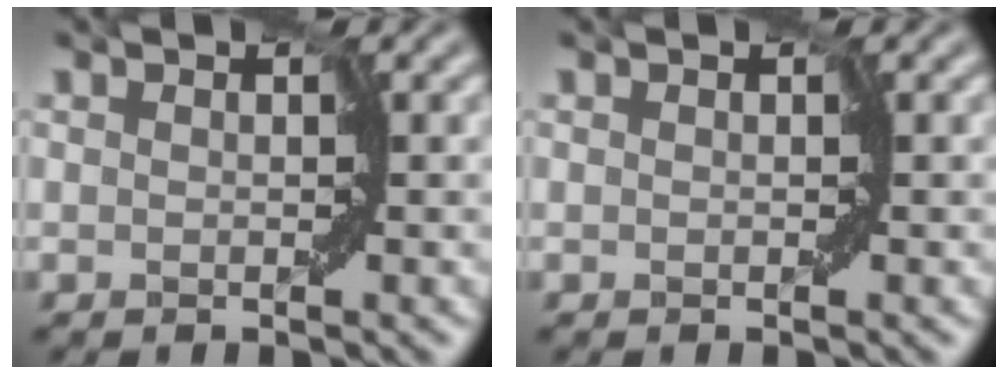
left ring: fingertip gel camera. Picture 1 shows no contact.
{"total": 0.0}